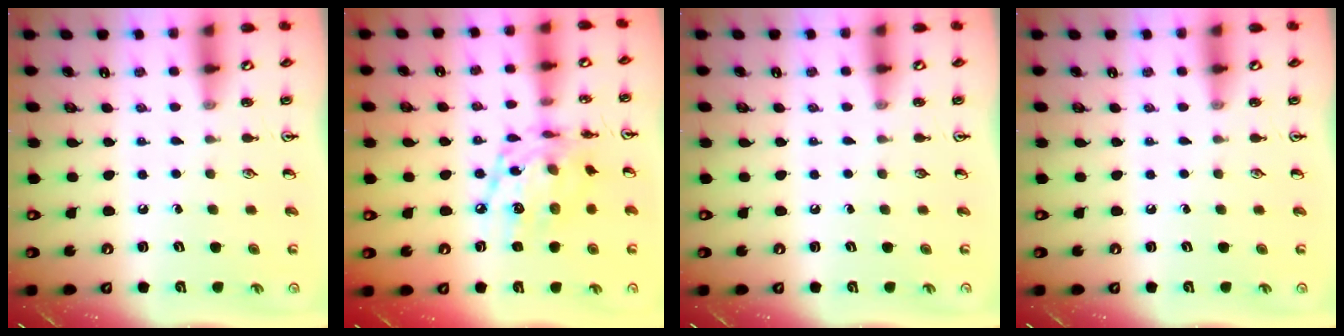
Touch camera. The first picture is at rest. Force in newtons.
{"total": 15.1, "press": 15.0, "slide": 0.9}
{"total": 0.0}
{"total": 0.0}